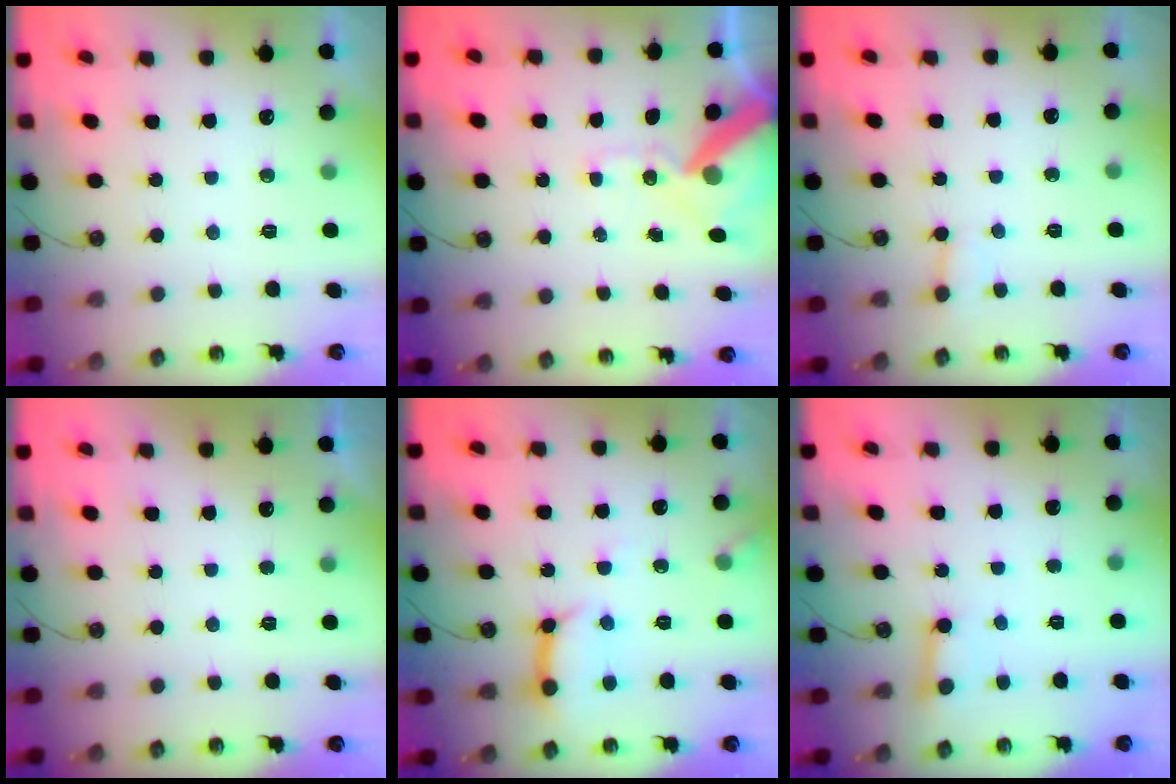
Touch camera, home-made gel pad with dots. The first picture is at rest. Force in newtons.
{"total": 13.1, "press": 13.0, "slide": 2.0}
{"total": 2.7, "press": 2.7, "slide": 0.5}
{"total": 0.0}
{"total": 12.8, "press": 12.7, "slide": 1.4}
{"total": 3.2, "press": 3.1, "slide": 0.2}